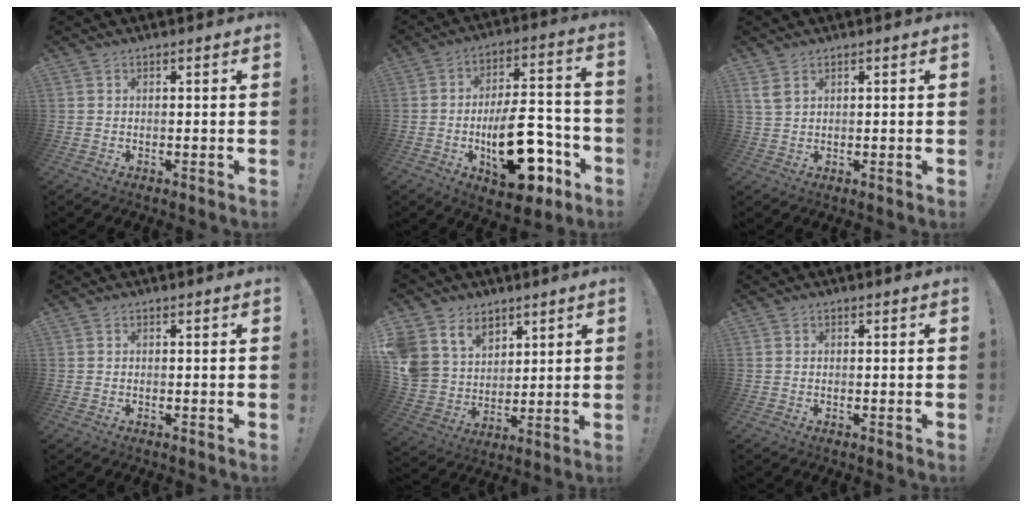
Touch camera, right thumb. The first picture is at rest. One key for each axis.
{"total": 20.7, "fx": -6.9, "fy": 10.1, "fz": 16.7, "tx": -0.259, "ty": 0.053, "tz": -0.098}
{"total": 3.2, "fx": 1.8, "fy": 1.4, "fz": 2.2, "tx": -0.045, "ty": -0.004, "tz": 0.035}
{"total": 0.0}
{"total": 10.8, "fx": 6.5, "fy": 8.2, "fz": 2.7, "tx": -0.063, "ty": -0.045, "tz": 0.137}
{"total": 0.0}